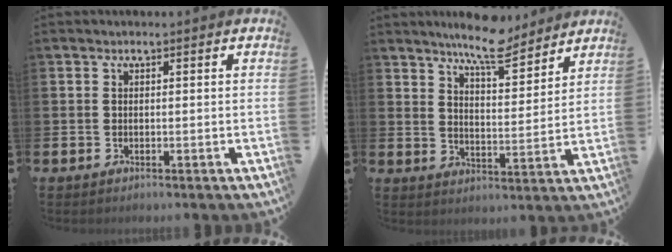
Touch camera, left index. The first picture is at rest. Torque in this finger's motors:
{"motor_torque": [1.05, -1.09, 0.43, 0.21]}